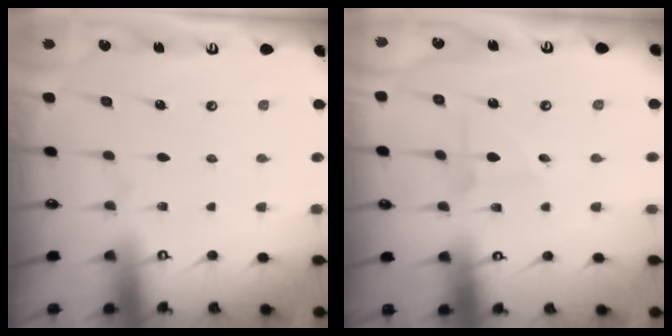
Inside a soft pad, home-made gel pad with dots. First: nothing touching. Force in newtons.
{"total": 1.3, "press": 1.3, "slide": 0.1}